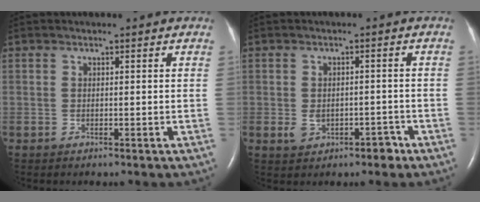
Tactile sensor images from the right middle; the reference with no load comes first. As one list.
[{"total": 3.7, "force": [-1.6, 2.4, 2.3], "torque": [-0.035, 0.008, -0.013]}]